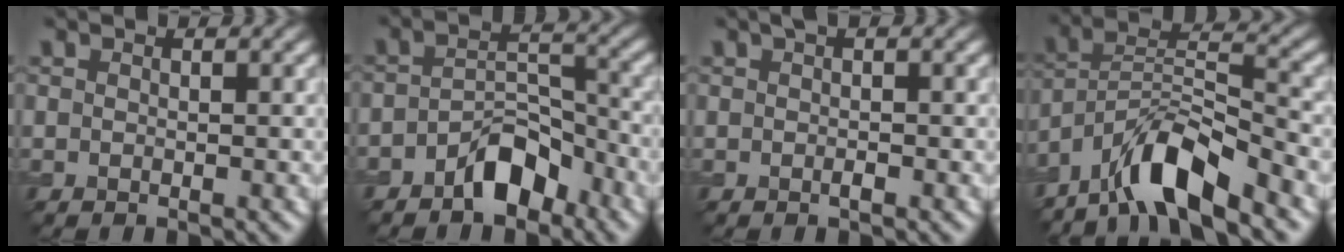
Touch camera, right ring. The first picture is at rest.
{"total": 4.5, "force": [-3.0, 2.2, 2.5], "torque": [-0.036, 0.014, -0.053]}
{"total": 1.0, "force": [0.0, 0.2, 0.9], "torque": [-0.019, 0.001, 0.000]}
{"total": 7.8, "force": [-6.0, 1.6, 4.6], "torque": [-0.079, 0.009, -0.114]}